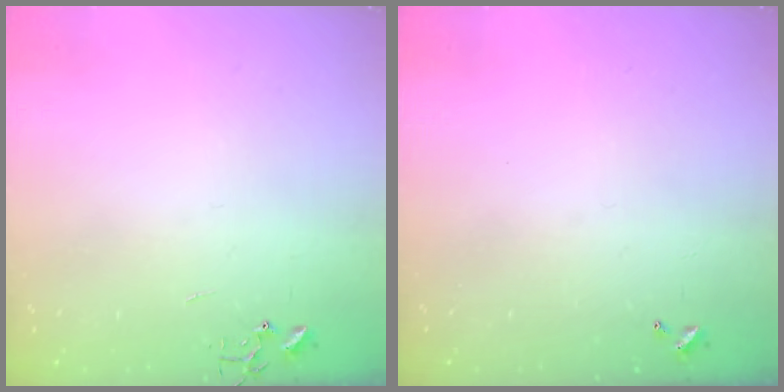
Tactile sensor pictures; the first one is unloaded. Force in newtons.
{"total": 0.0}